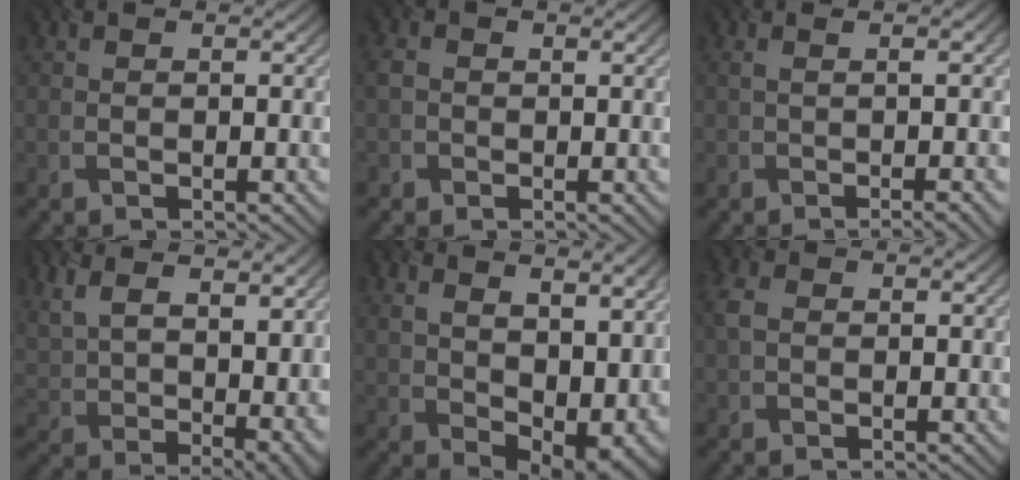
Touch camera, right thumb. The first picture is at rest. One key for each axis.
{"total": 2.2, "fx": 0.0, "fy": 2.0, "fz": 1.0, "tx": -0.027, "ty": 0.003, "tz": -0.006}
{"total": 5.6, "fx": -0.2, "fy": 1.6, "fz": 5.3, "tx": -0.059, "ty": 0.007, "tz": 0.000}
{"total": 14.2, "fx": 7.4, "fy": 6.4, "fz": 10.3, "tx": -0.212, "ty": 0.008, "tz": 0.143}
{"total": 15.5, "fx": 4.7, "fy": 8.3, "fz": 12.2, "tx": -0.179, "ty": 0.005, "tz": 0.112}
{"total": 2.4, "fx": 0.3, "fy": 1.8, "fz": 1.6, "tx": -0.045, "ty": 0.008, "tz": 0.000}